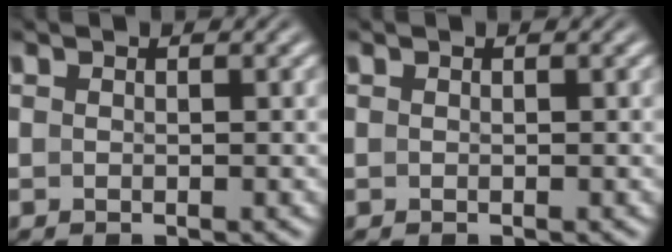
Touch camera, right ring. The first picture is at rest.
{"total": 0.0}